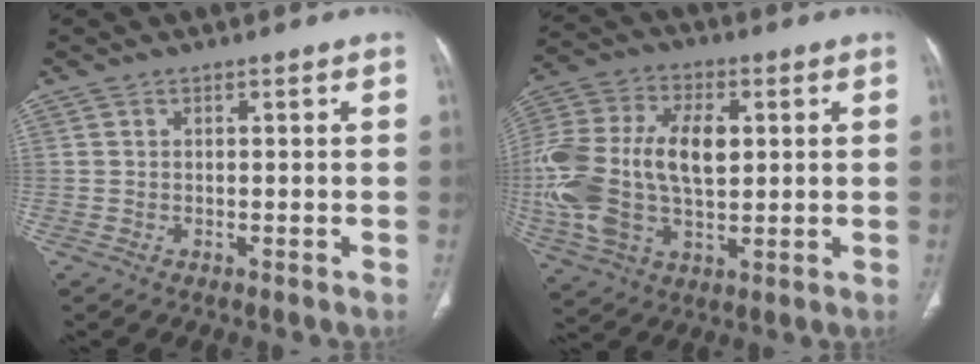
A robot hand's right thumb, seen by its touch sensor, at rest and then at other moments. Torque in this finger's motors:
{"motor_torque": [2.53, 2.48, 2.00, 0.11, 0.23]}